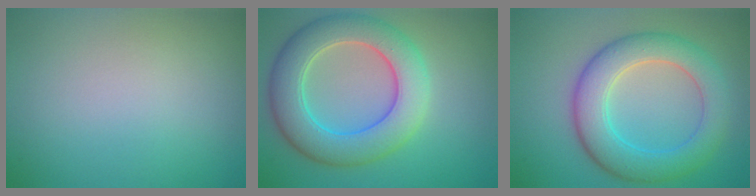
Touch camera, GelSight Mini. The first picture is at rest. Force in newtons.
{"total": 7.9, "press": 7.9, "slide": 0.4}
{"total": 6.6, "press": 6.6, "slide": 0.1}